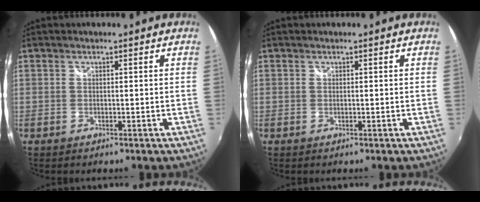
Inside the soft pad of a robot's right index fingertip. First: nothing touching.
{"total": 0.0}